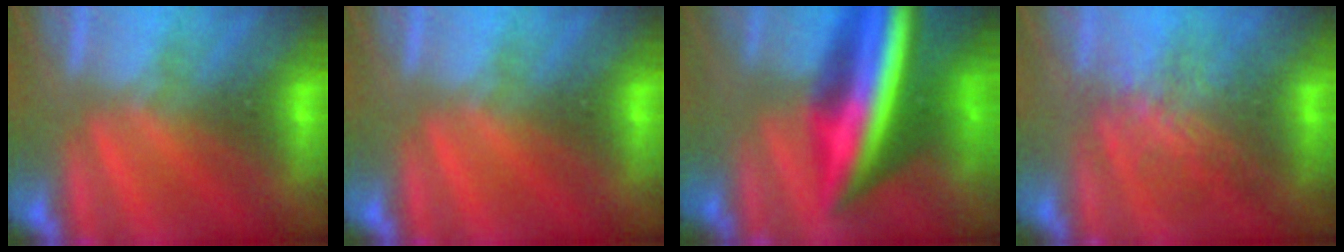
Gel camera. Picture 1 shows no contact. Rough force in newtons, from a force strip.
{"total": 0.0}
{"total": 7.8}
{"total": 2.8}